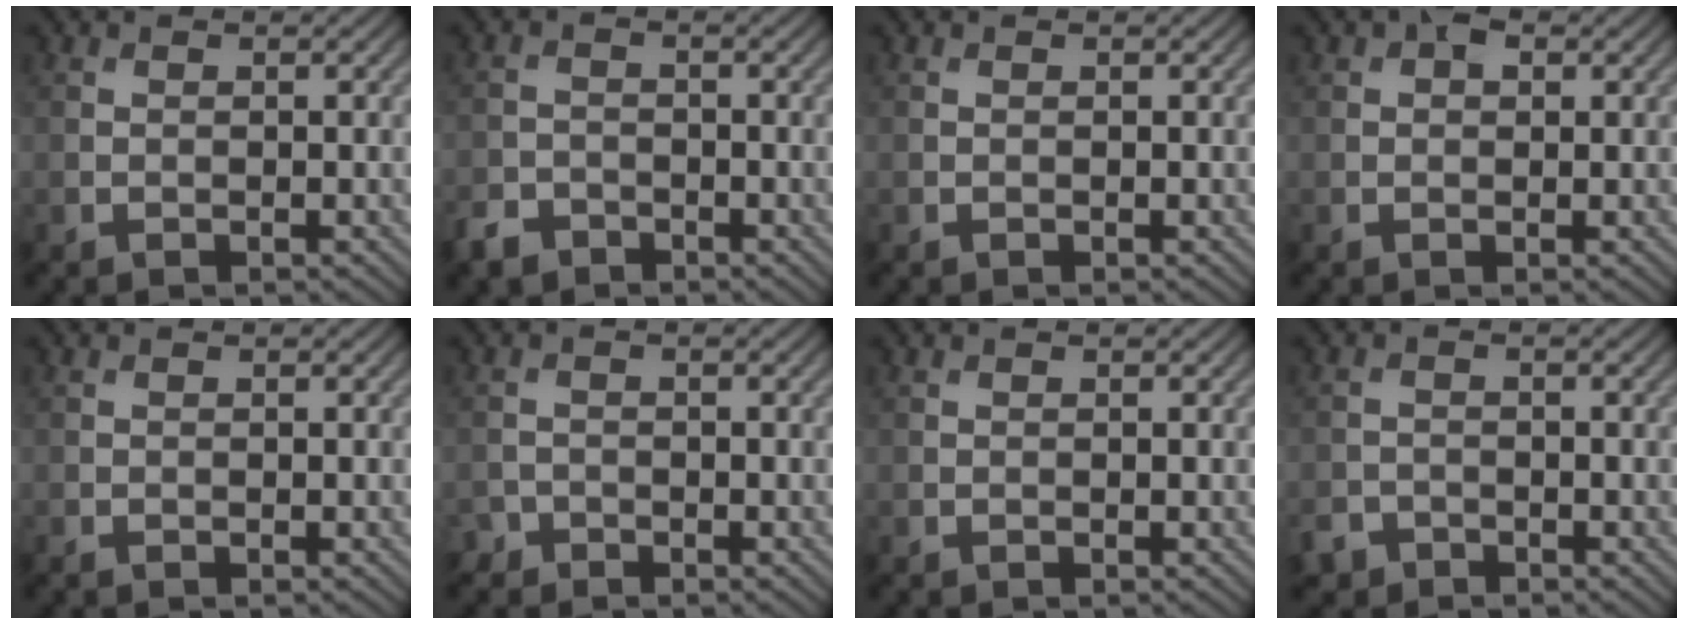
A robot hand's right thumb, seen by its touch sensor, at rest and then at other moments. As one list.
[{"total": 2.7, "force": [-2.1, 1.6, 0.8], "torque": [-0.017, -0.004, -0.051]}, {"total": 0.0}, {"total": 1.8, "force": [0.7, 1.1, 1.2], "torque": [-0.018, 0.004, 0.007]}, {"total": 0.0}, {"total": 1.3, "force": [-1.1, 0.7, 0.0], "torque": [0.003, 0.001, -0.025]}, {"total": 0.0}, {"total": 2.2, "force": [-1.7, 1.3, 0.4], "torque": [-0.010, -0.004, -0.038]}]